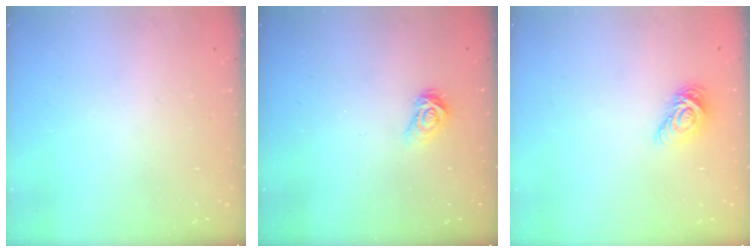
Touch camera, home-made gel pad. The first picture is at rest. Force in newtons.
{"total": 3.9, "press": 3.9, "slide": 0.4}
{"total": 9.4, "press": 9.4, "slide": 0.5}